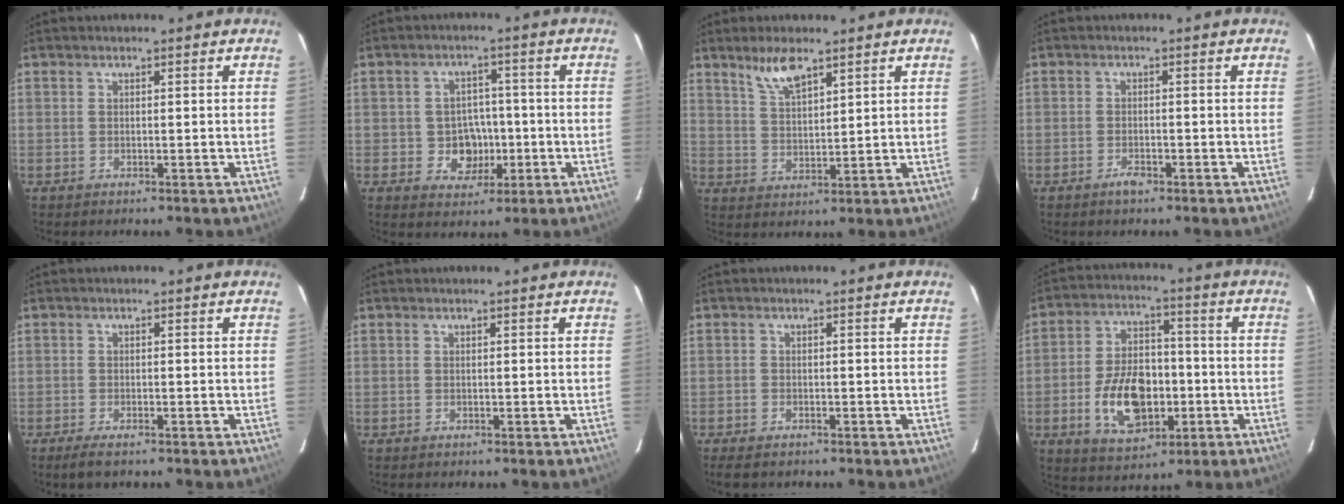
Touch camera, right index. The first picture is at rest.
{"total": 6.0, "force": [-1.4, 5.4, 2.3], "torque": [-0.051, 0.015, -0.007]}
{"total": 6.0, "force": [4.4, 1.7, 3.7], "torque": [-0.070, 0.001, 0.090]}
{"total": 2.1, "force": [-1.6, 0.8, 1.2], "torque": [-0.025, -0.001, -0.029]}
{"total": 3.1, "force": [-2.3, 0.6, 1.9], "torque": [-0.044, -0.011, -0.042]}
{"total": 0.0}
{"total": 3.1, "force": [-2.5, 1.2, 1.3], "torque": [-0.035, -0.009, -0.045]}
{"total": 14.0, "force": [-4.0, 8.6, 10.4], "torque": [-0.206, 0.013, -0.055]}